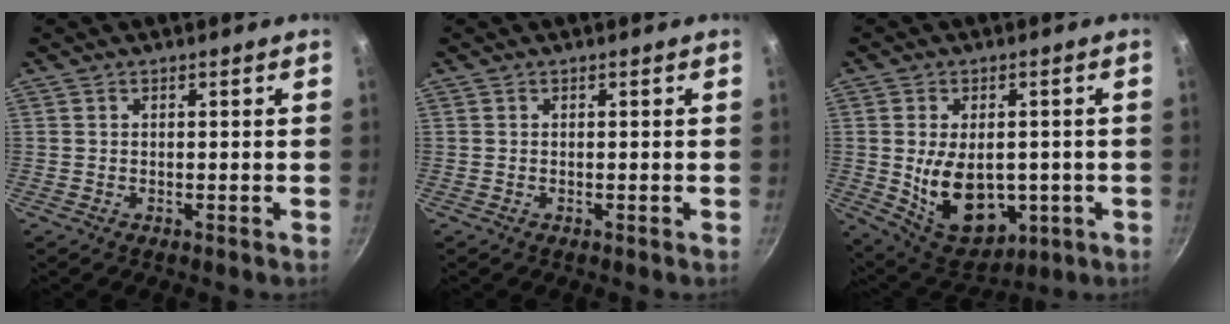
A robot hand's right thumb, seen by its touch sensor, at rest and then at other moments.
{"total": 0.0}
{"total": 14.8, "force": [-1.6, 9.7, 11.0], "torque": [-0.146, -0.013, 0.001]}